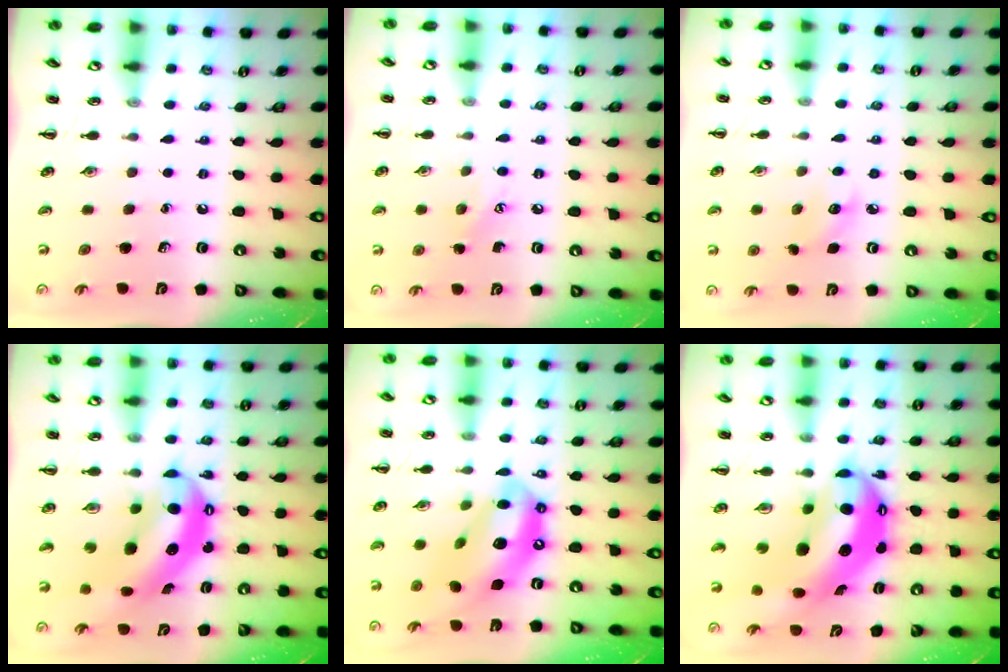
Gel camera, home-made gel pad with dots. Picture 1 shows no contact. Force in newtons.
{"total": 6.6, "press": 6.4, "slide": 1.7}
{"total": 5.6, "press": 5.4, "slide": 1.5}
{"total": 9.0, "press": 8.8, "slide": 1.9}
{"total": 16.6, "press": 16.0, "slide": 4.4}
{"total": 13.6, "press": 13.3, "slide": 2.8}